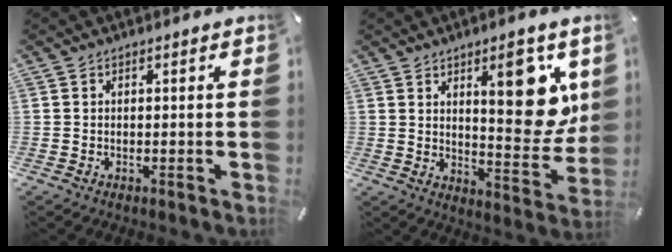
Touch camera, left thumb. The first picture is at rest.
{"total": 16.7, "force": [6.9, 6.6, 13.7], "torque": [-0.159, -0.042, 0.103]}